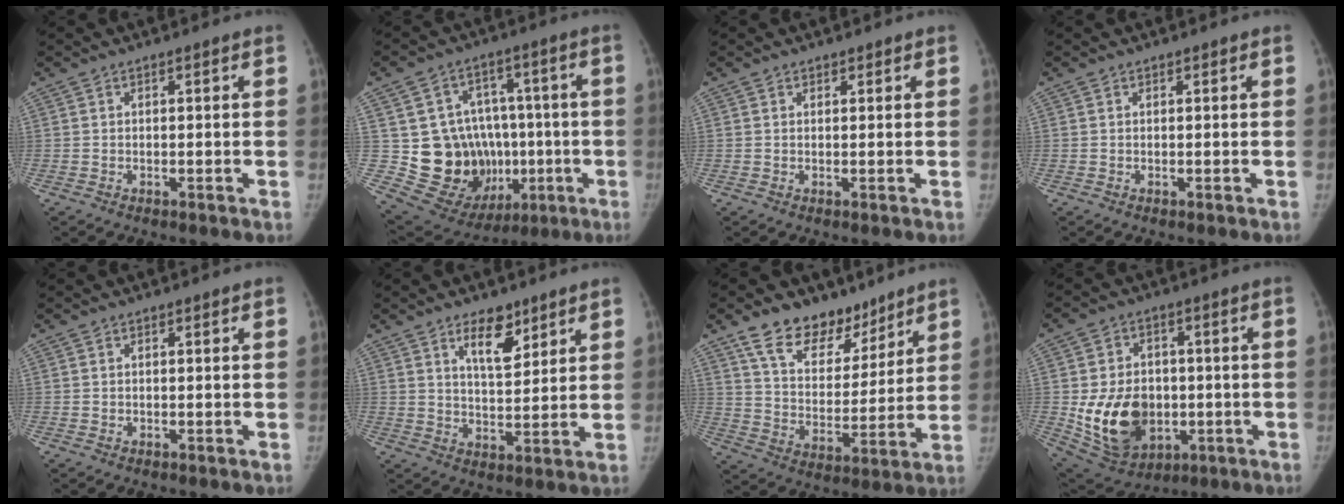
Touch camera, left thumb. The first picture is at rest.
{"total": 20.3, "force": [-1.7, 17.1, 10.9], "torque": [-0.119, 0.030, 0.013]}
{"total": 0.7, "force": [0.5, 0.4, 0.0], "torque": [0.010, -0.003, 0.006]}
{"total": 0.0}
{"total": 0.0}
{"total": 7.6, "force": [4.8, 3.5, 4.7], "torque": [-0.052, -0.035, 0.081]}
{"total": 15.0, "force": [10.8, 8.4, 5.9], "torque": [-0.045, -0.065, 0.193]}
{"total": 16.5, "force": [-2.4, 12.4, 10.6], "torque": [-0.142, -0.002, -0.014]}